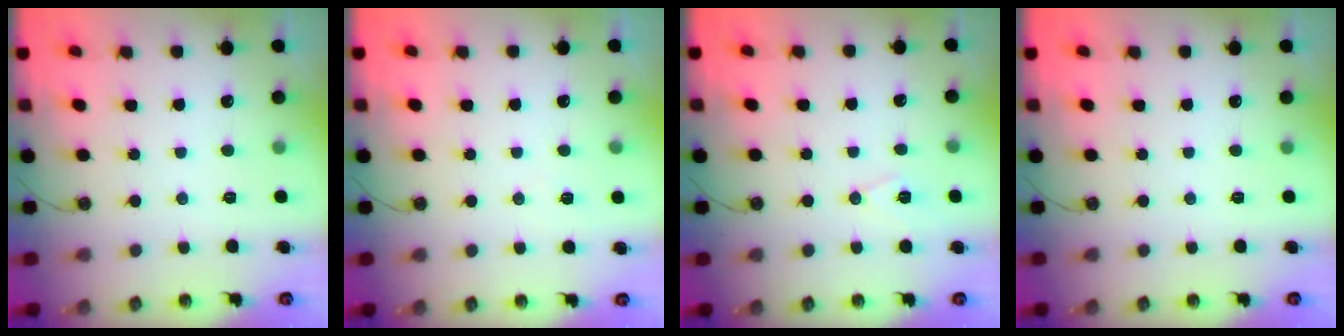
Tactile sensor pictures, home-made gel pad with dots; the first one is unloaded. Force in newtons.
{"total": 4.5, "press": 4.1, "slide": 1.8}
{"total": 7.2, "press": 6.1, "slide": 3.9}
{"total": 0.0}